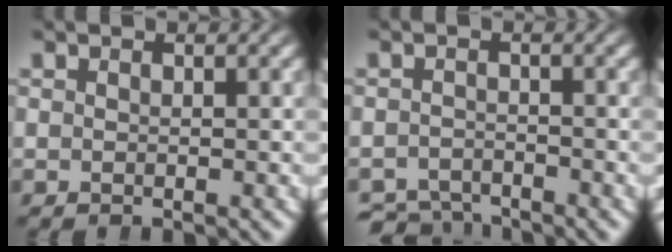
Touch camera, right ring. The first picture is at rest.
{"total": 3.8, "force": [-3.6, 1.0, 0.2], "torque": [0.002, -0.022, -0.057]}